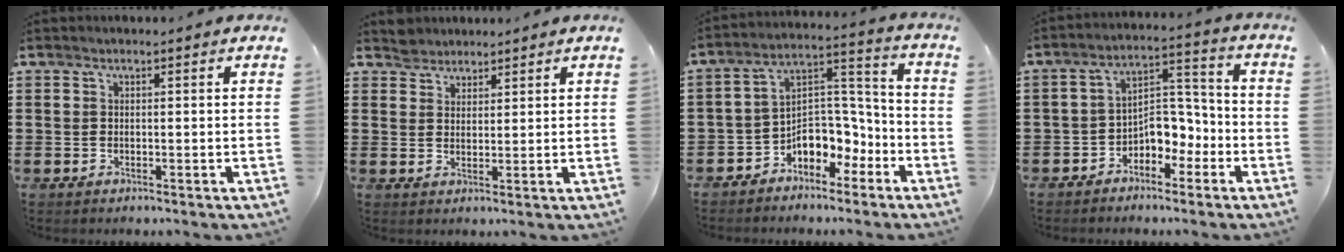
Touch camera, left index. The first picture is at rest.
{"total": 2.5, "force": [2.2, 1.1, -0.3], "torque": [-0.002, 0.006, 0.044]}
{"total": 7.0, "force": [-5.1, 4.5, 1.7], "torque": [-0.032, 0.014, -0.098]}
{"total": 5.5, "force": [-3.7, 3.3, 2.4], "torque": [-0.047, 0.013, -0.073]}